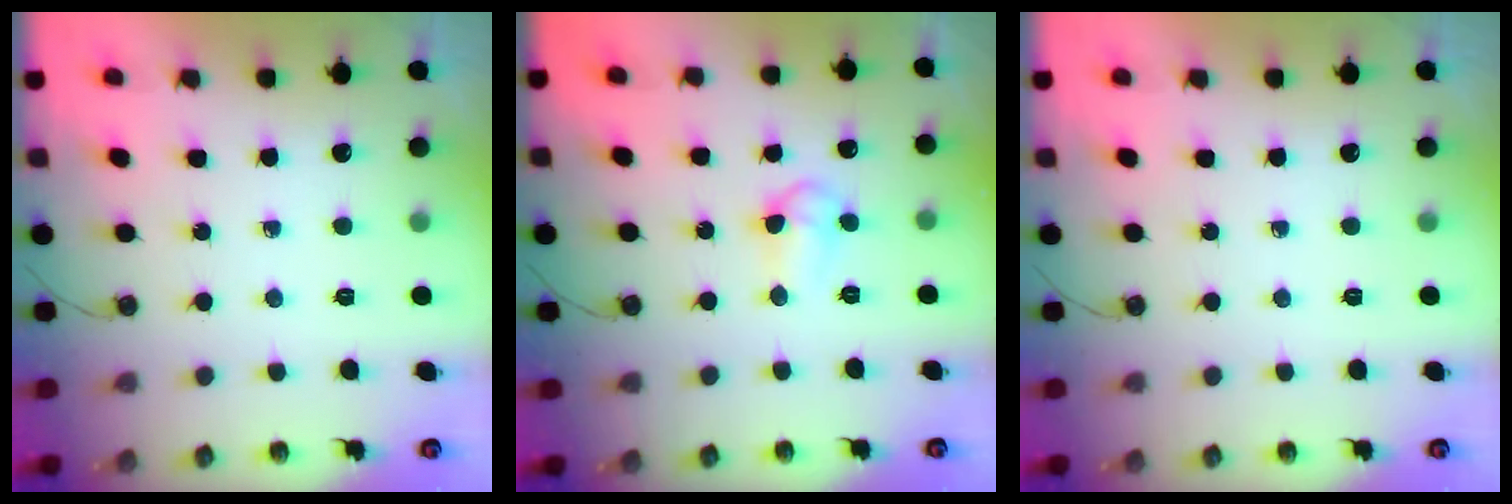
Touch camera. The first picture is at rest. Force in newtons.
{"total": 6.1, "press": 6.0, "slide": 1.0}
{"total": 0.0}